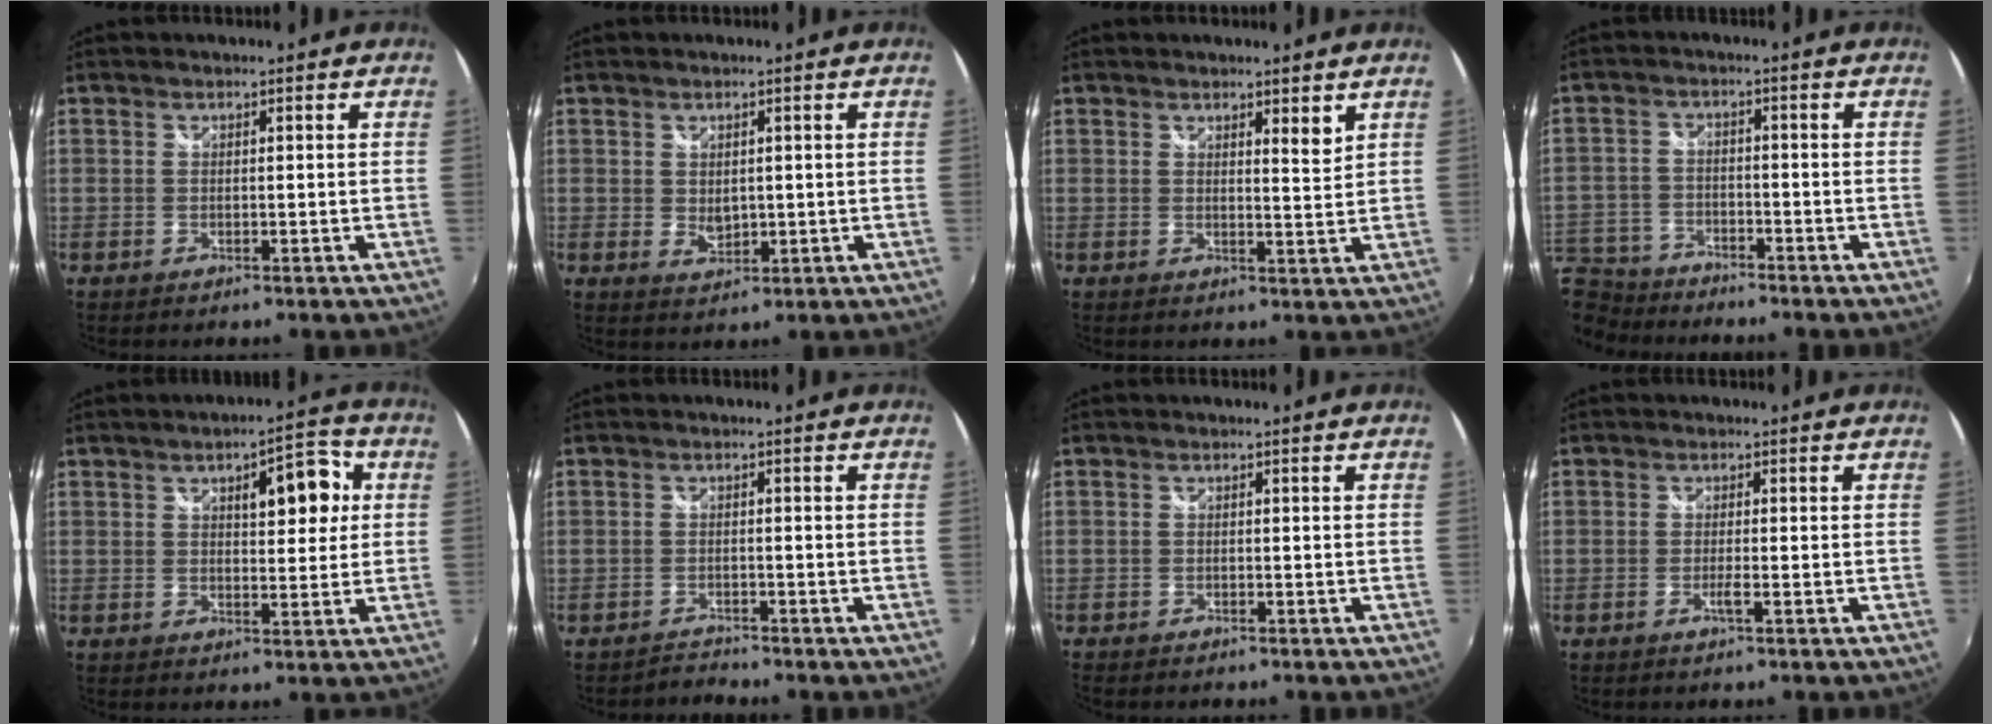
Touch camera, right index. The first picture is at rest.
{"total": 2.9, "force": [0.2, 2.2, 1.9], "torque": [-0.029, -0.003, 0.007]}
{"total": 2.7, "force": [2.0, 0.3, 1.8], "torque": [-0.027, -0.003, 0.029]}
{"total": 12.0, "force": [-9.6, 6.5, 3.2], "torque": [-0.109, -0.003, -0.177]}
{"total": 8.2, "force": [2.5, 3.4, 7.1], "torque": [-0.091, 0.021, 0.040]}
{"total": 2.1, "force": [-2.1, 0.2, -0.5], "torque": [0.005, -0.001, -0.037]}
{"total": 1.8, "force": [-1.7, 0.5, 0.2], "torque": [-0.011, -0.011, -0.031]}
{"total": 1.5, "force": [-0.7, 0.0, 1.3], "torque": [-0.026, -0.002, -0.014]}